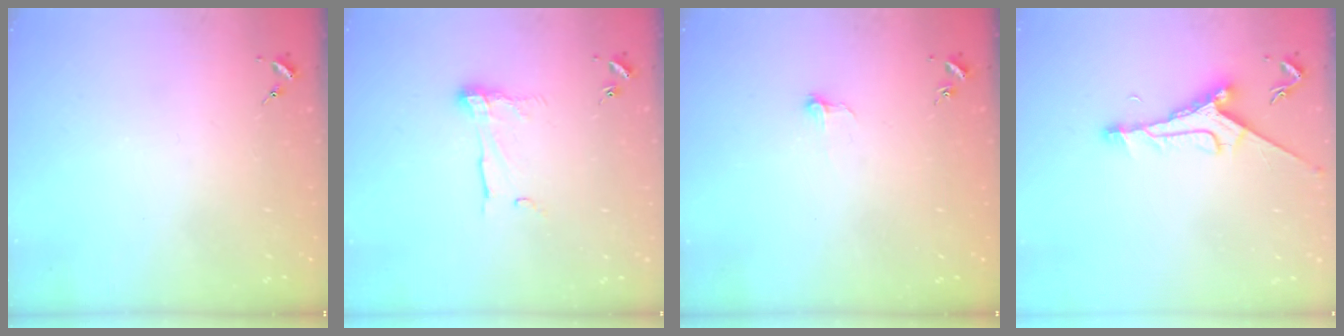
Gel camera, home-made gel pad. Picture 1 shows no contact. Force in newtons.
{"total": 9.0, "press": 9.0, "slide": 0.4}
{"total": 4.1, "press": 4.0, "slide": 0.3}
{"total": 9.4, "press": 9.4, "slide": 0.7}